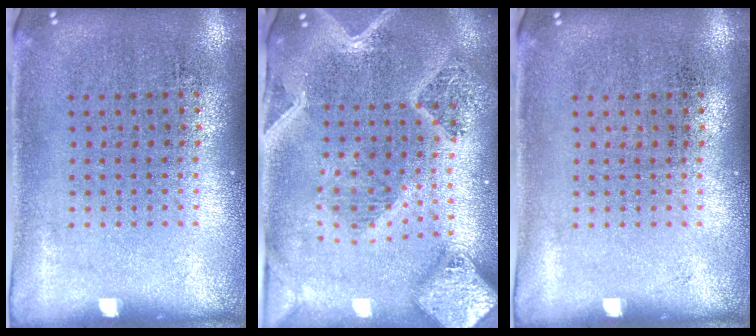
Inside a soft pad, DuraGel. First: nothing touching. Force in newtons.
{"total": 3.3, "press": 2.8, "slide": 1.8}
{"total": 0.0}